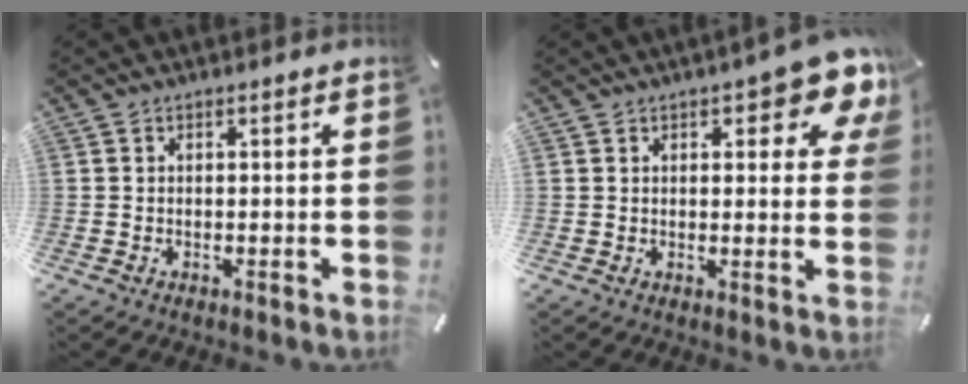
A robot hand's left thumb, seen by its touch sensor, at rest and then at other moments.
{"total": 8.7, "force": [5.4, 3.8, 5.6], "torque": [-0.062, -0.028, 0.089]}